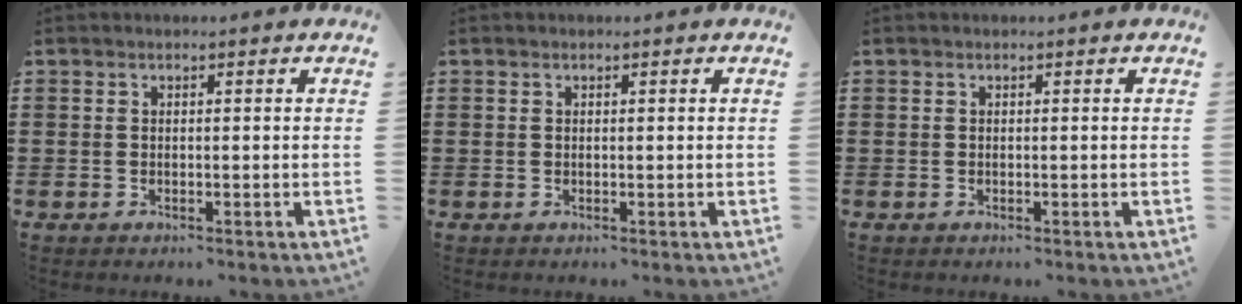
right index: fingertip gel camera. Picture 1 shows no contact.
{"total": 0.0}
{"total": 0.0}